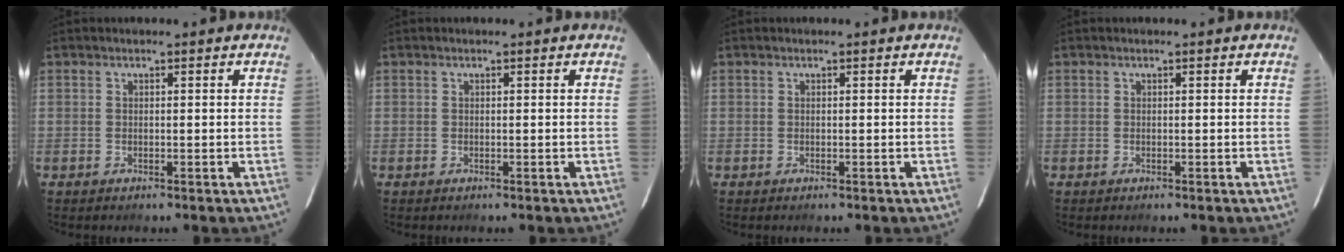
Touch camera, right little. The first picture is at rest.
{"total": 0.0}
{"total": 0.0}
{"total": 0.0}